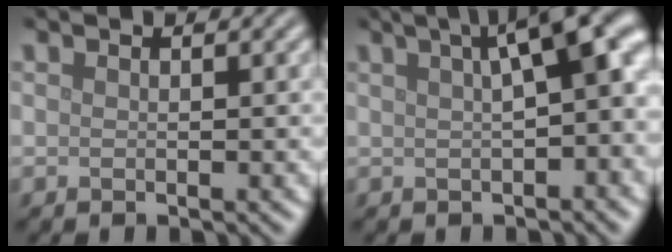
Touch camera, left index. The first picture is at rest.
{"total": 9.3, "force": [2.6, 3.2, 8.4], "torque": [-0.083, 0.027, 0.035]}